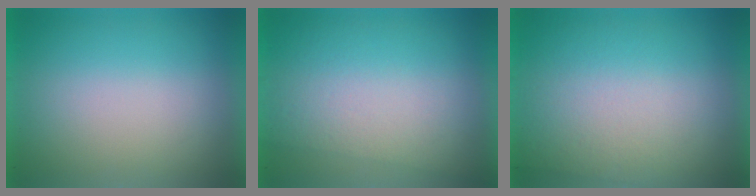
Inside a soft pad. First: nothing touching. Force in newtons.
{"total": 2.8}
{"total": 3.1}